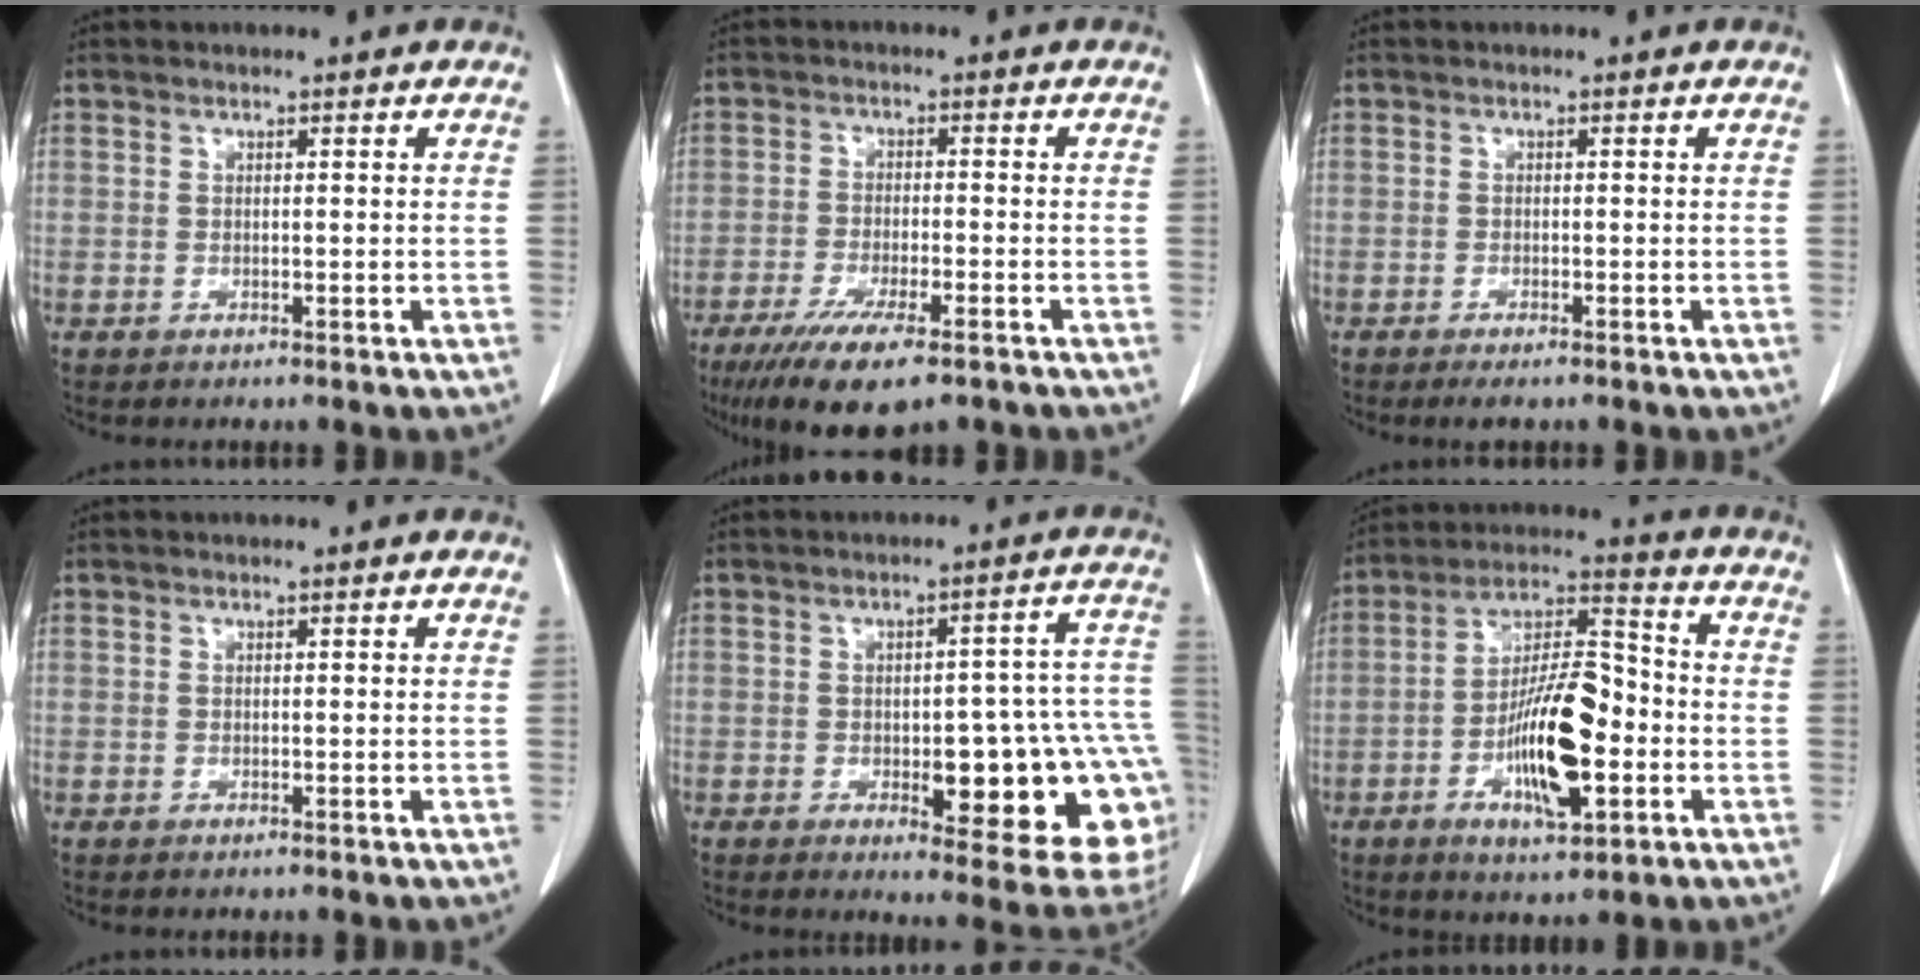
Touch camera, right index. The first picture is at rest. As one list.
[{"total": 11.2, "force": [-7.6, 2.2, 7.9], "torque": [-0.130, -0.025, -0.118]}, {"total": 2.0, "force": [-1.5, 0.4, 1.2], "torque": [-0.019, -0.004, -0.021]}, {"total": 0.0}, {"total": 18.7, "force": [-4.2, 5.6, 17.3], "torque": [-0.125, 0.033, -0.032]}, {"total": 14.8, "force": [-4.1, 4.3, 13.5], "torque": [-0.243, 0.008, -0.068]}]